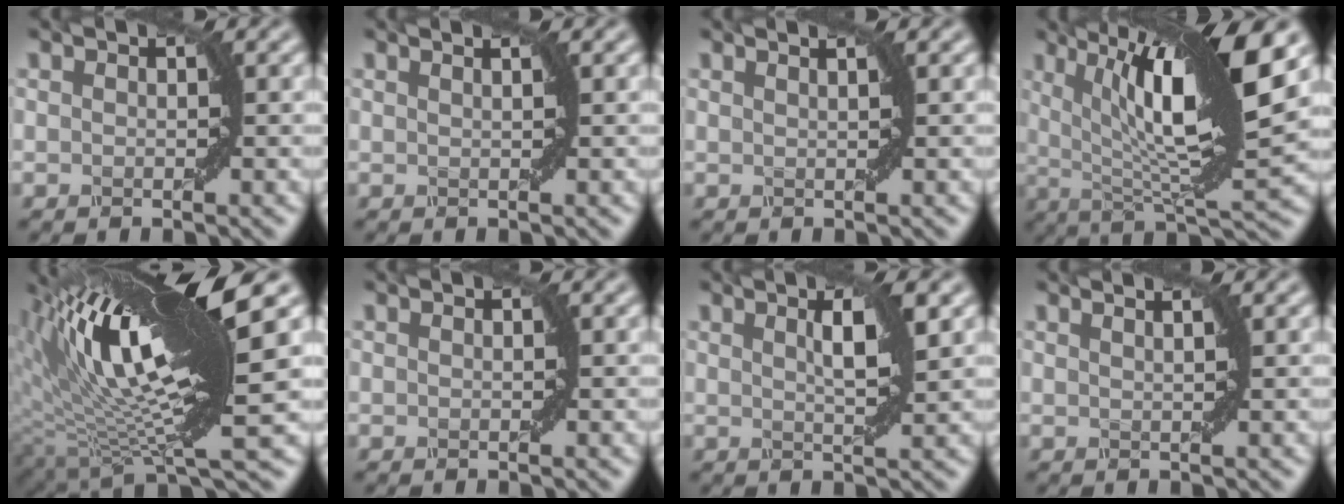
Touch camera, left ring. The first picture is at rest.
{"total": 2.0, "force": [1.2, 1.0, 1.4], "torque": [-0.001, 0.000, -0.013]}
{"total": 2.4, "force": [1.4, 1.1, 1.6], "torque": [-0.004, 0.006, -0.012]}
{"total": 13.8, "force": [4.7, 3.5, 12.5], "torque": [-0.190, 0.010, 0.083]}
{"total": 15.8, "force": [3.8, 3.7, 14.9], "torque": [-0.251, 0.007, 0.076]}
{"total": 0.0}
{"total": 3.3, "force": [1.1, 0.7, 3.0], "torque": [-0.042, 0.002, 0.020]}
{"total": 2.7, "force": [1.7, 1.2, 1.7], "torque": [-0.006, 0.011, -0.009]}